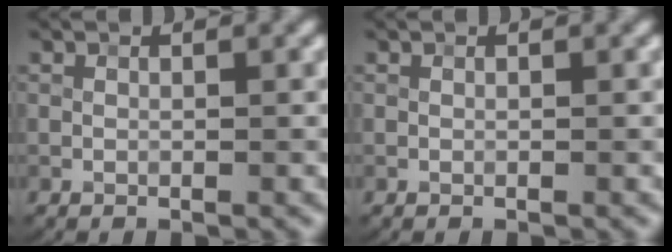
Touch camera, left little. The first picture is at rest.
{"total": 0.0}